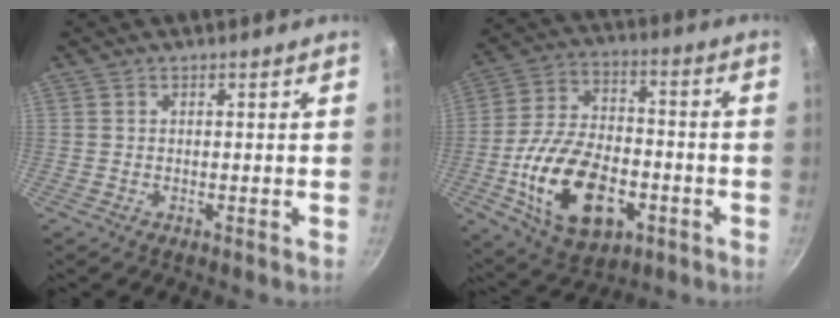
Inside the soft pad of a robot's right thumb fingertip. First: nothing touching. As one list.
[{"total": 20.1, "force": [-6.0, 12.2, 14.9], "torque": [-0.253, 0.028, -0.096]}]